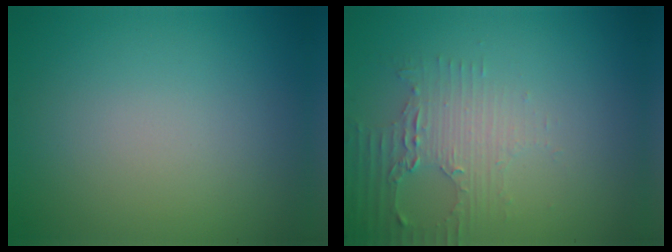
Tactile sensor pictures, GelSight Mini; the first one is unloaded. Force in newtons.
{"total": 2.9, "press": 2.5, "slide": 1.5}